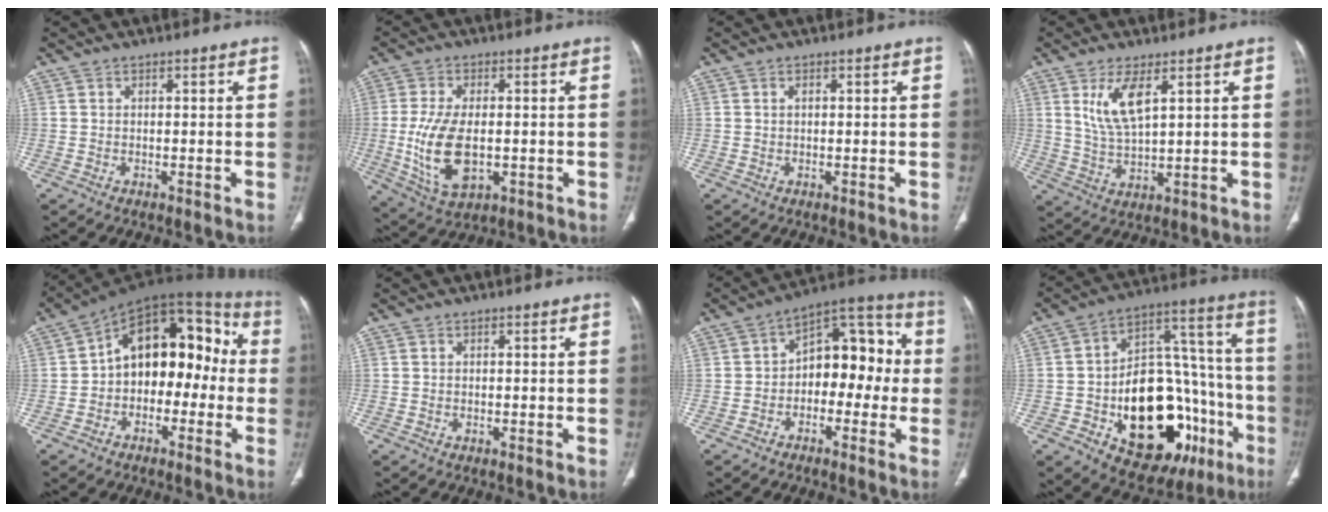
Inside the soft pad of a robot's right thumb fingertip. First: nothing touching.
{"total": 12.2, "force": [-1.5, 6.4, 10.3], "torque": [-0.208, -0.010, -0.015]}
{"total": 0.6, "force": [0.2, 0.3, 0.4], "torque": [-0.010, 0.003, 0.004]}
{"total": 7.6, "force": [3.3, 2.5, 6.4], "torque": [-0.128, -0.022, 0.077]}
{"total": 16.8, "force": [-0.9, 11.0, 12.7], "torque": [-0.134, 0.060, -0.029]}
{"total": 0.0}
{"total": 13.4, "force": [-0.8, 8.5, 10.4], "torque": [-0.098, 0.052, -0.028]}
{"total": 30.2, "force": [-10.3, 17.0, 22.8], "torque": [-0.279, 0.064, -0.129]}